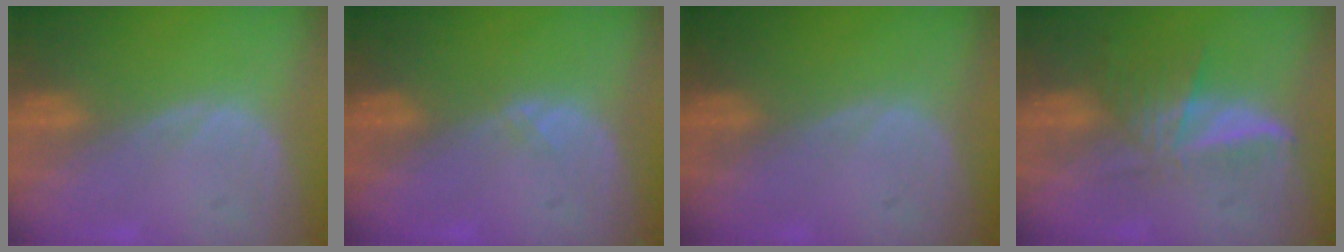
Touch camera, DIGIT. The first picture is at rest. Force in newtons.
{"total": 0.8, "press": 0.5, "slide": 0.6}
{"total": 0.0}
{"total": 6.0, "press": 5.3, "slide": 2.8}